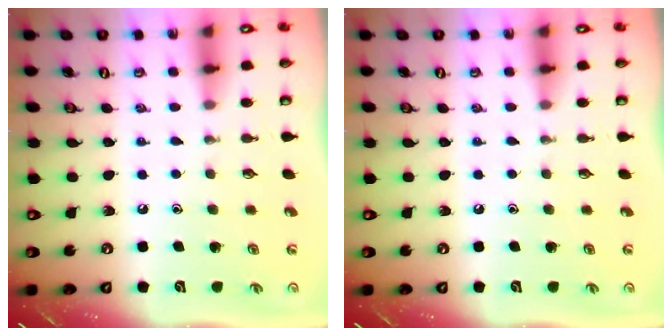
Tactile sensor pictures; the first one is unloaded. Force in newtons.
{"total": 0.0}